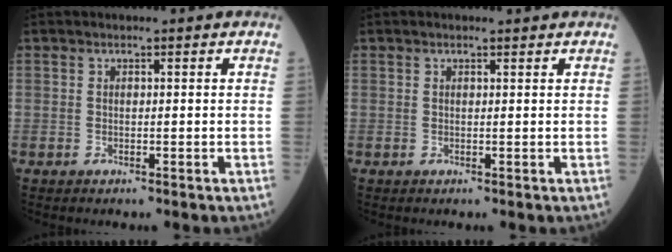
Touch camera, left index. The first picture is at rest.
{"total": 0.6, "force": [0.5, 0.1, 0.2], "torque": [-0.011, 0.001, 0.007]}